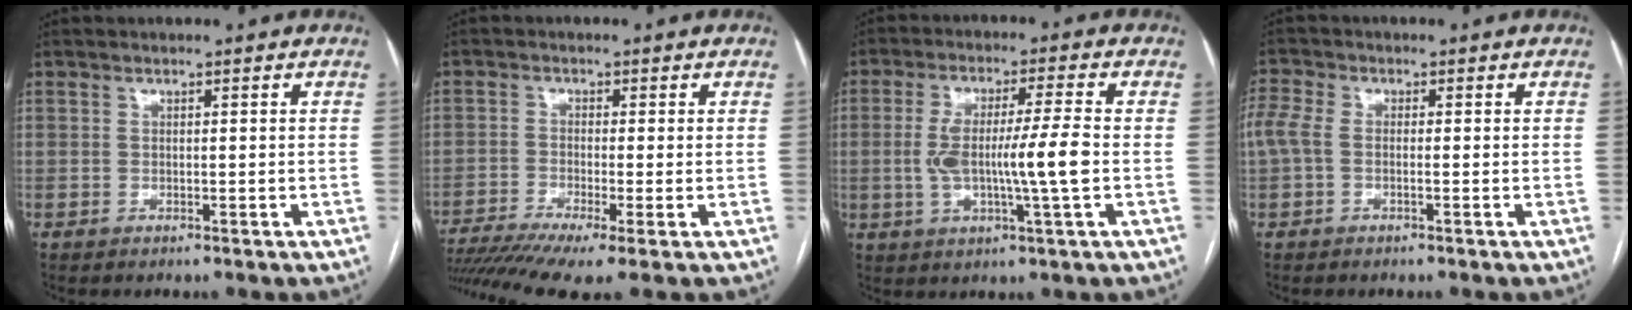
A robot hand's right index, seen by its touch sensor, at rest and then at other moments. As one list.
[{"total": 11.4, "force": [-7.9, 1.3, 8.1], "torque": [-0.153, -0.013, -0.134]}, {"total": 10.0, "force": [-1.0, 0.2, 9.9], "torque": [-0.188, 0.004, -0.019]}, {"total": 4.0, "force": [-0.2, 2.2, 3.4], "torque": [-0.096, 0.021, -0.007]}]